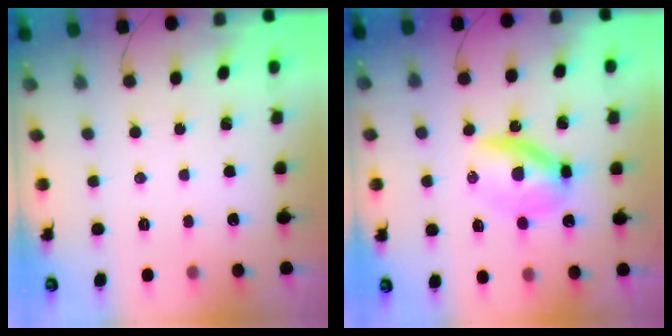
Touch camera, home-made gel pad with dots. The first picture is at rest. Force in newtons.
{"total": 6.6, "press": 6.6, "slide": 0.2}